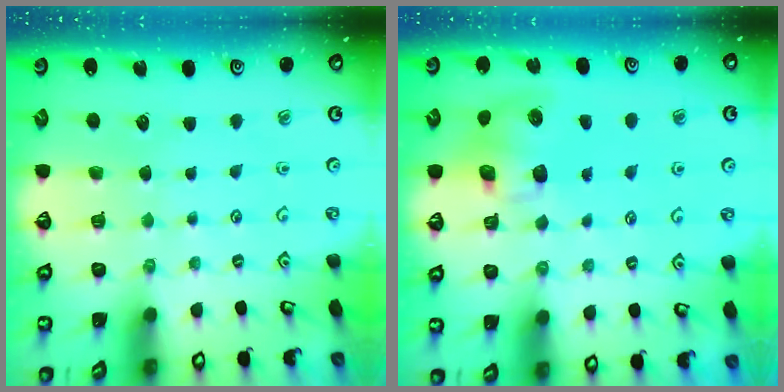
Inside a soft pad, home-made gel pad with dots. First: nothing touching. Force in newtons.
{"total": 8.7, "press": 8.6, "slide": 1.2}